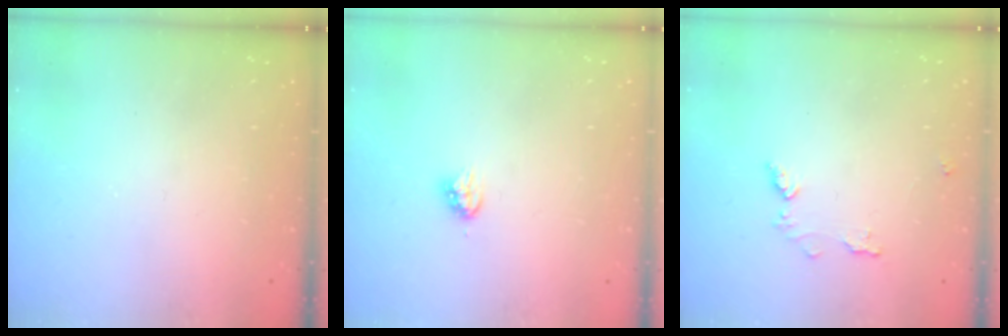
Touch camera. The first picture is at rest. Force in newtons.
{"total": 3.6, "press": 3.6, "slide": 0.6}
{"total": 5.4, "press": 5.4, "slide": 0.5}